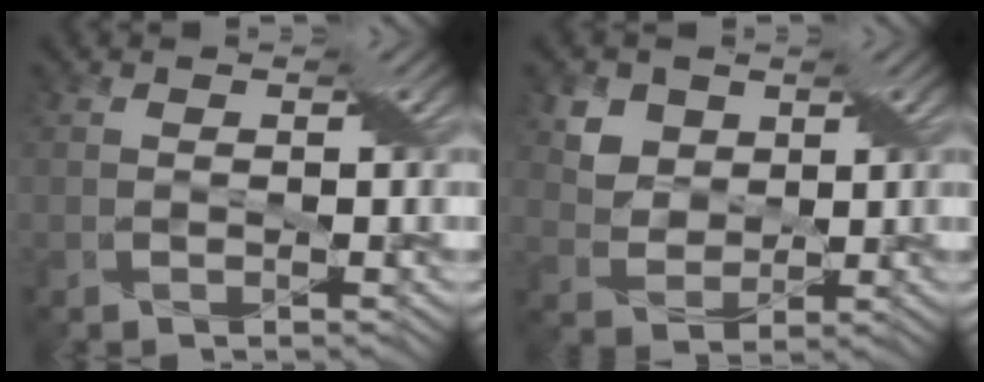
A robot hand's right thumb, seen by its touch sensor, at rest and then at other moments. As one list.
[{"total": 4.7, "force": [2.5, 3.7, 1.6], "torque": [-0.056, -0.015, 0.057]}]